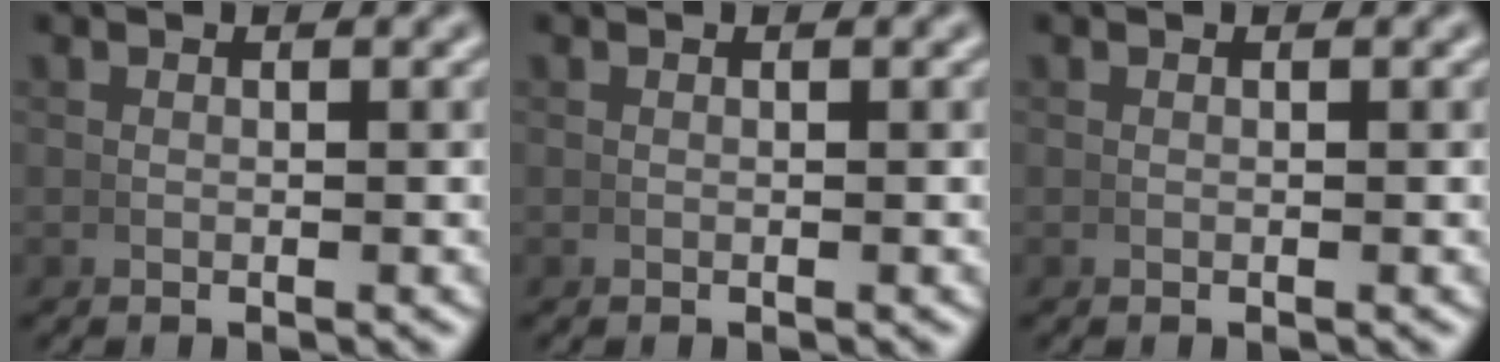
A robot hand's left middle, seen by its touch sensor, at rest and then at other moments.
{"total": 0.0}
{"total": 0.0}